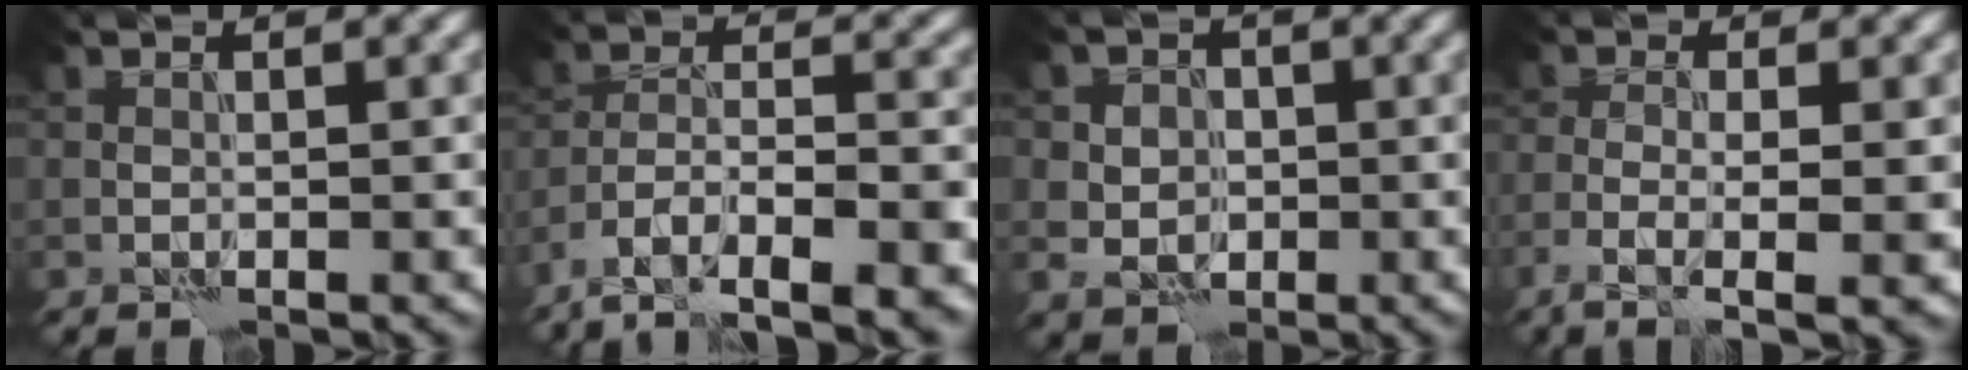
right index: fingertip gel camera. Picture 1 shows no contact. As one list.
[{"total": 8.8, "force": [-6.9, 2.4, 4.9], "torque": [-0.071, -0.003, -0.117]}, {"total": 3.7, "force": [0.0, 3.4, 1.6], "torque": [-0.010, 0.011, -0.018]}, {"total": 3.7, "force": [-1.5, 0.7, 3.3], "torque": [-0.059, -0.004, -0.032]}]